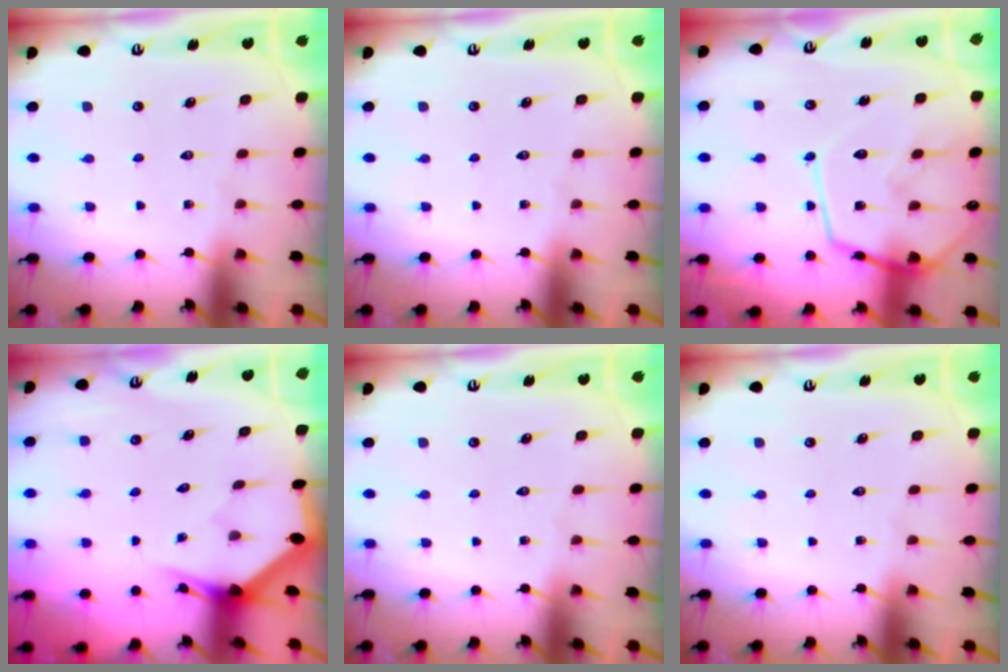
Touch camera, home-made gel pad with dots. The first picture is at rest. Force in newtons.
{"total": 0.0}
{"total": 15.1, "press": 15.1, "slide": 1.2}
{"total": 3.1, "press": 3.1, "slide": 0.1}
{"total": 0.0}
{"total": 0.0}